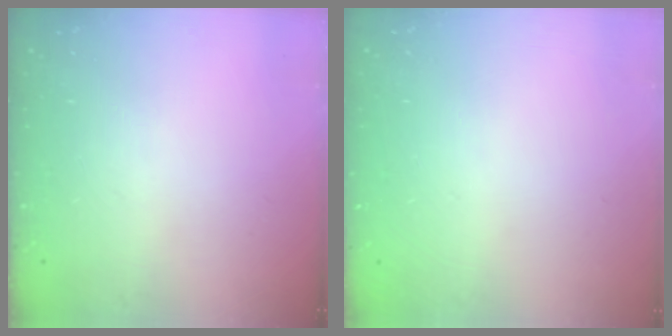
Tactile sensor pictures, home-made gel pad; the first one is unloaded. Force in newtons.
{"total": 0.0}